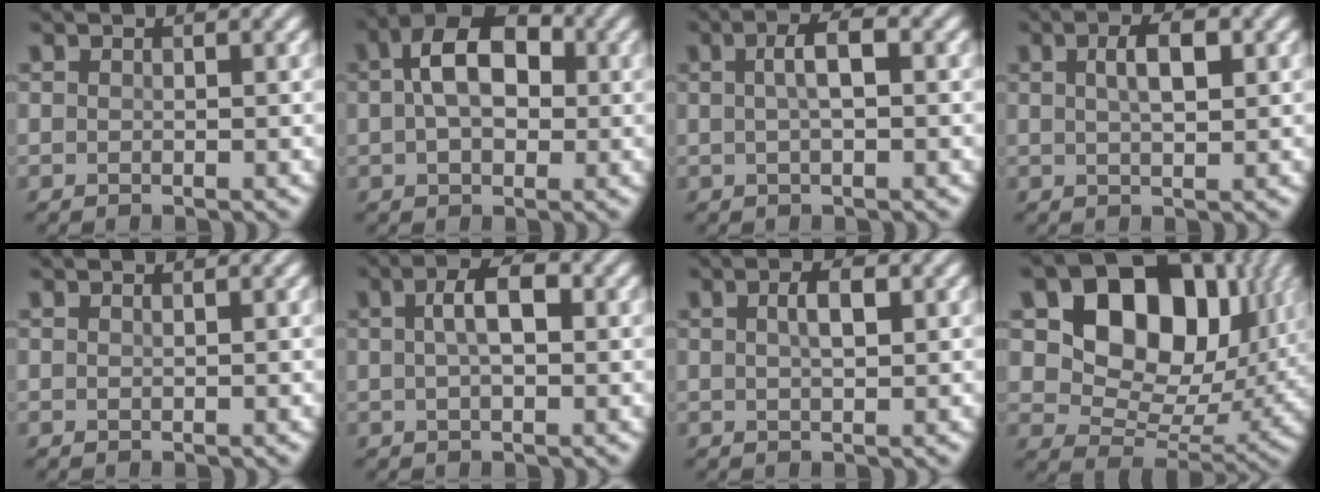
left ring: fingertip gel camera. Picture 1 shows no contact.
{"total": 6.7, "force": [1.0, 4.3, 5.1], "torque": [-0.089, 0.020, 0.005]}
{"total": 2.8, "force": [0.4, 0.7, 2.6], "torque": [-0.050, 0.008, 0.005]}
{"total": 3.2, "force": [0.9, 1.2, 2.8], "torque": [-0.052, 0.006, 0.017]}
{"total": 0.0}
{"total": 3.5, "force": [0.6, 1.4, 3.1], "torque": [-0.056, 0.008, 0.007]}
{"total": 2.2, "force": [0.7, 0.7, 2.0], "torque": [-0.036, 0.004, 0.011]}
{"total": 14.5, "force": [4.8, 9.8, 9.7], "torque": [-0.153, 0.006, 0.089]}